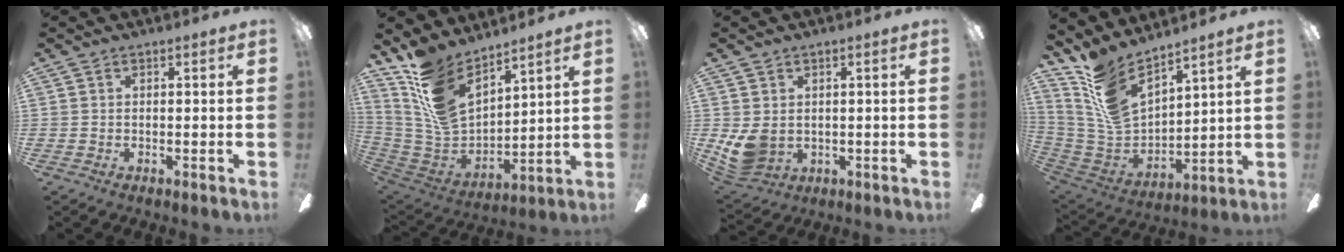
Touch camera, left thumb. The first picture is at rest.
{"total": 14.7, "force": [10.4, 6.9, 7.8], "torque": [-0.193, -0.070, 0.199]}
{"total": 6.8, "force": [0.7, 5.3, 4.3], "torque": [-0.102, -0.011, 0.015]}
{"total": 13.1, "force": [9.5, 5.4, 7.2], "torque": [-0.179, -0.076, 0.179]}